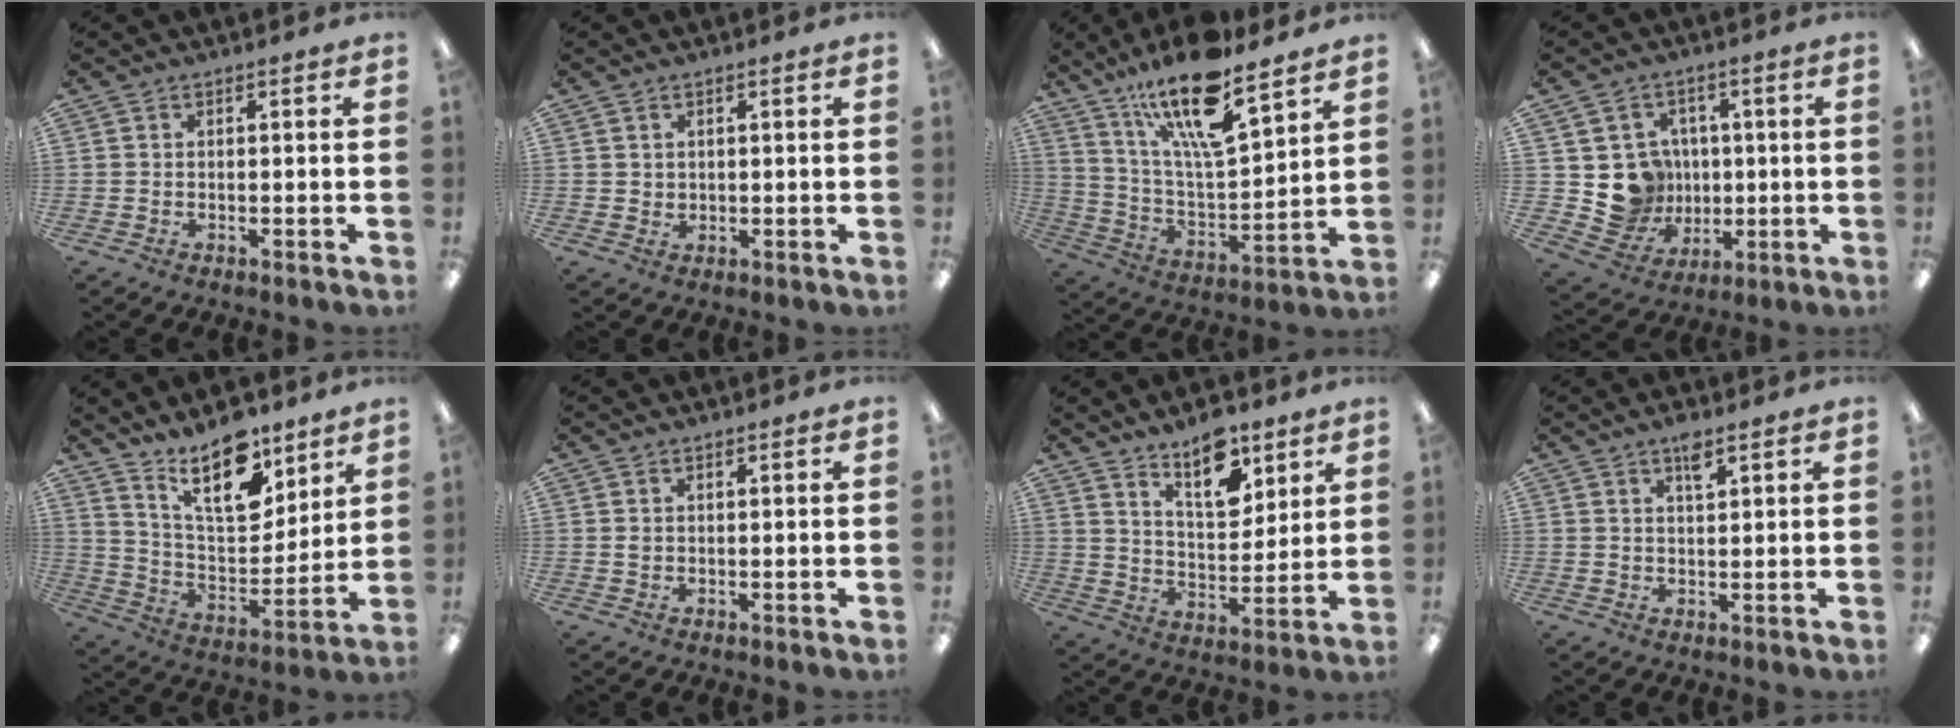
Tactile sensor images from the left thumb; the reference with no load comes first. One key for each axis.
{"total": 1.6, "fx": 1.0, "fy": 1.3, "fz": 0.2, "tx": -0.004, "ty": 0.001, "tz": 0.019}
{"total": 20.0, "fx": 14.2, "fy": 5.7, "fz": 12.8, "tx": -0.227, "ty": -0.082, "tz": 0.239}
{"total": 10.4, "fx": 1.1, "fy": 10.1, "fz": 2.1, "tx": -0.046, "ty": -0.008, "tz": 0.035}
{"total": 18.2, "fx": 12.4, "fy": 8.1, "fz": 10.6, "tx": -0.169, "ty": -0.070, "tz": 0.215}
{"total": 0.9, "fx": 0.4, "fy": 0.6, "fz": 0.4, "tx": -0.010, "ty": 0.002, "tz": 0.007}
{"total": 12.6, "fx": 9.1, "fy": 5.7, "fz": 6.7, "tx": -0.097, "ty": -0.053, "tz": 0.160}
{"total": 3.7, "fx": 2.5, "fy": 1.1, "fz": 2.5, "tx": -0.039, "ty": -0.005, "tz": 0.041}